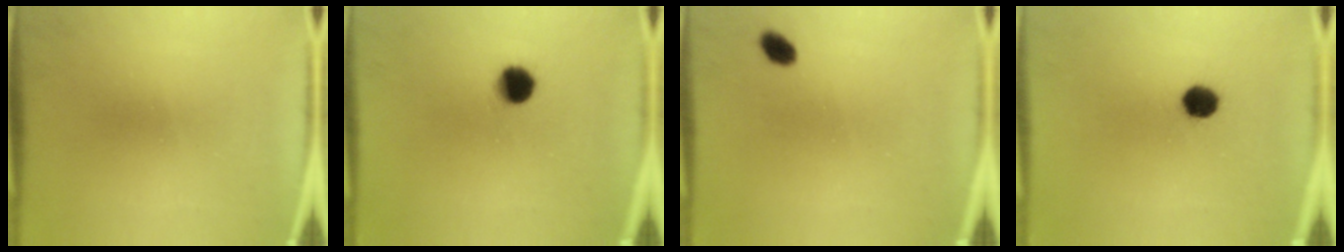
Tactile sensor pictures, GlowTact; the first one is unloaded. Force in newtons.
{"total": 5.6}
{"total": 2.4}
{"total": 4.7}